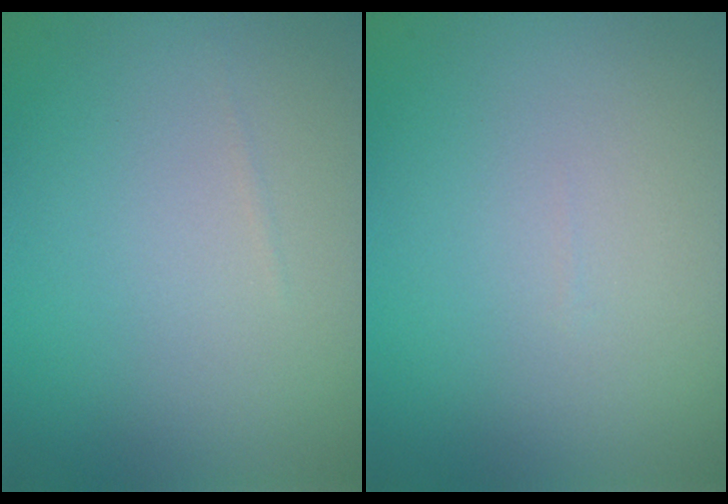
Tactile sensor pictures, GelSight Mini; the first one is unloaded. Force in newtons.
{"total": 0.0}